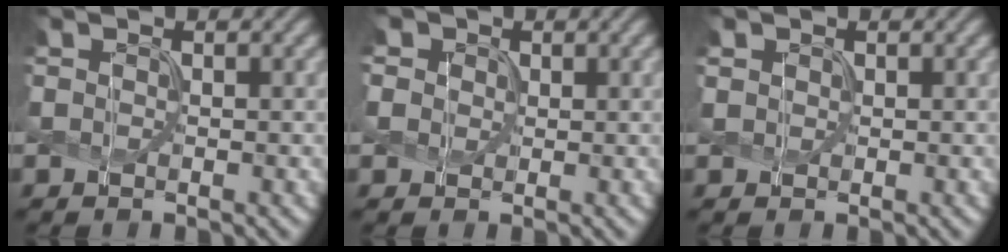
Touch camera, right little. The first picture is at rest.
{"total": 3.7, "force": [1.8, 2.8, 1.6], "torque": [-0.047, 0.013, 0.018]}
{"total": 0.8, "force": [0.4, 0.7, 0.1], "torque": [-0.004, 0.000, 0.010]}